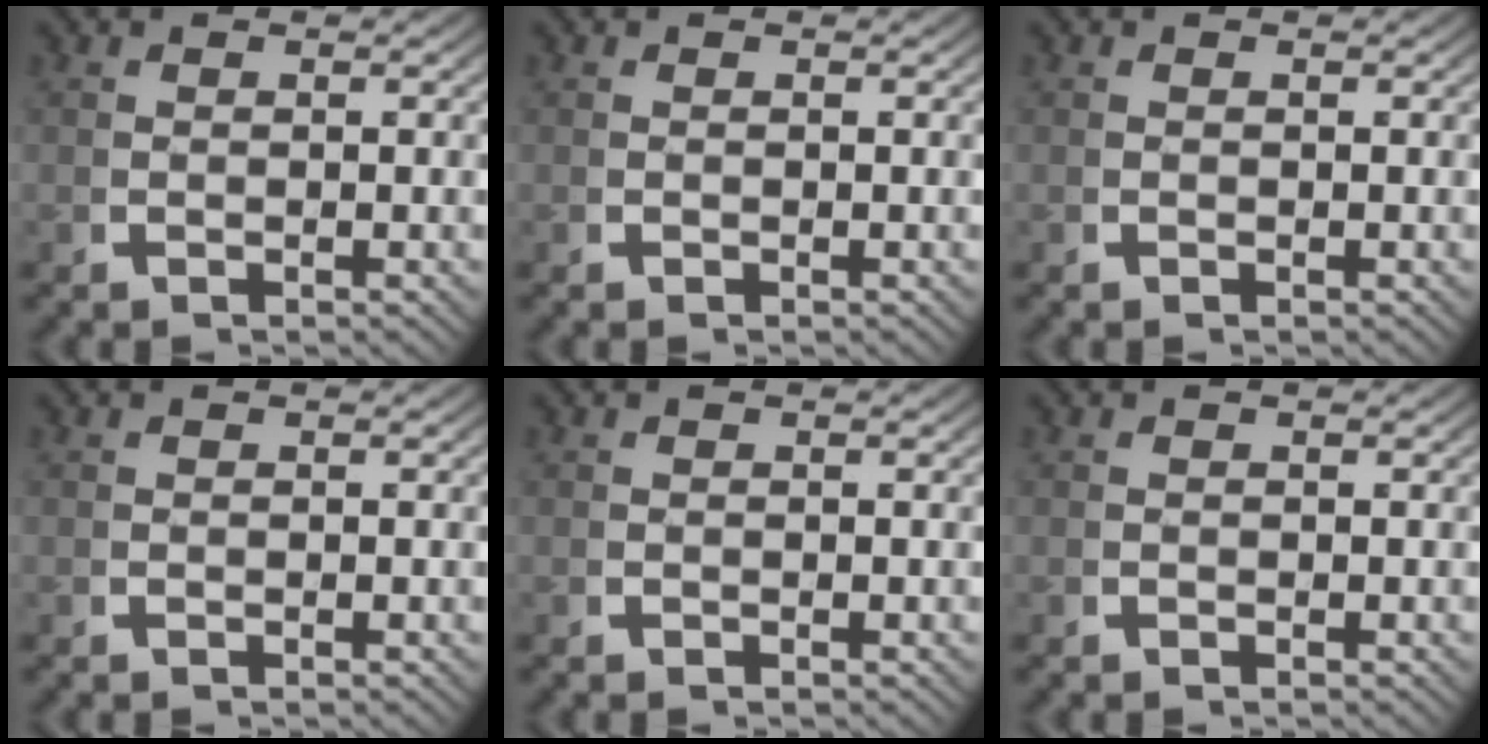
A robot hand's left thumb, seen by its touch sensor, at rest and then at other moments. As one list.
[{"total": 0.0}, {"total": 0.0}, {"total": 0.0}, {"total": 0.0}, {"total": 0.0}]